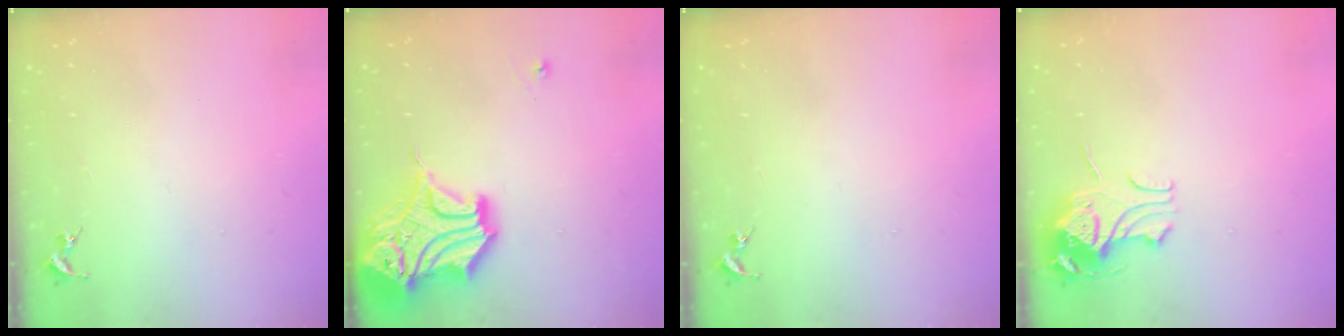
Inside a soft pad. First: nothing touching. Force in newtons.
{"total": 19.9, "press": 19.7, "slide": 3.3}
{"total": 0.0}
{"total": 10.6, "press": 10.6, "slide": 0.9}